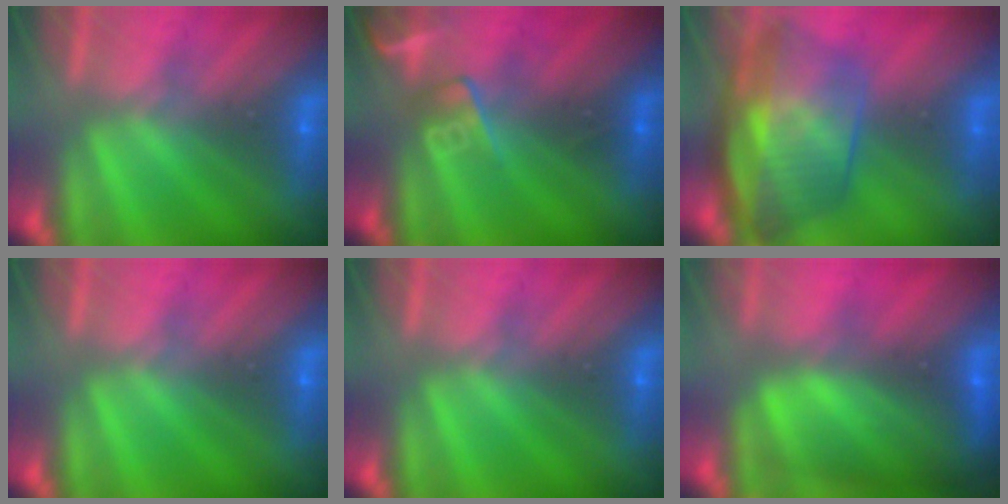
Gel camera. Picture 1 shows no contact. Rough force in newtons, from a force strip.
{"total": 2.7}
{"total": 7.7}
{"total": 0.0}
{"total": 0.0}
{"total": 9.6}